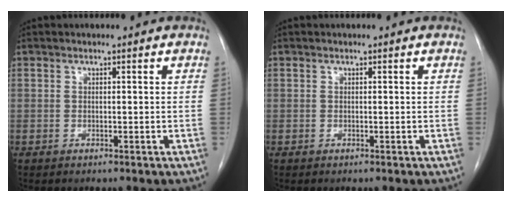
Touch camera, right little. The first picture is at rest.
{"total": 0.0}